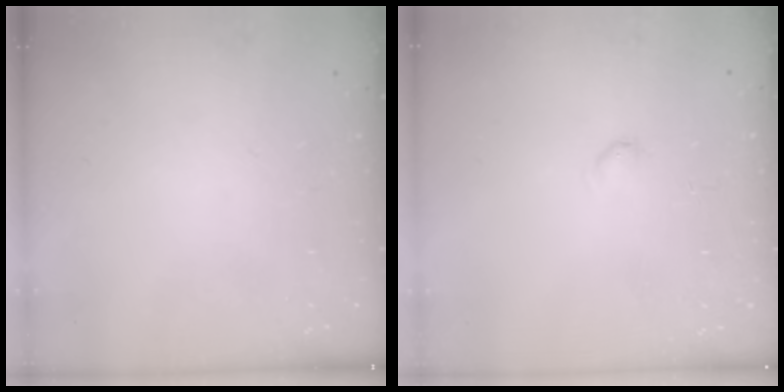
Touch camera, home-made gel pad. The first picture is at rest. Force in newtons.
{"total": 2.5, "press": 2.5, "slide": 0.4}